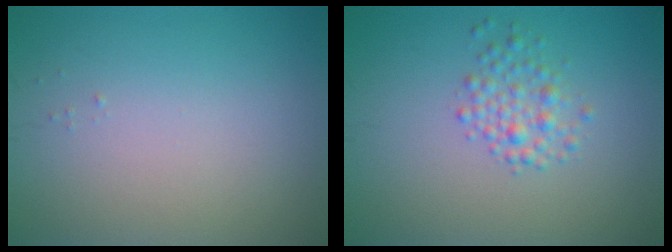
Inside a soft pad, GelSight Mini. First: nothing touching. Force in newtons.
{"total": 2.2, "press": 2.2, "slide": 0.1}